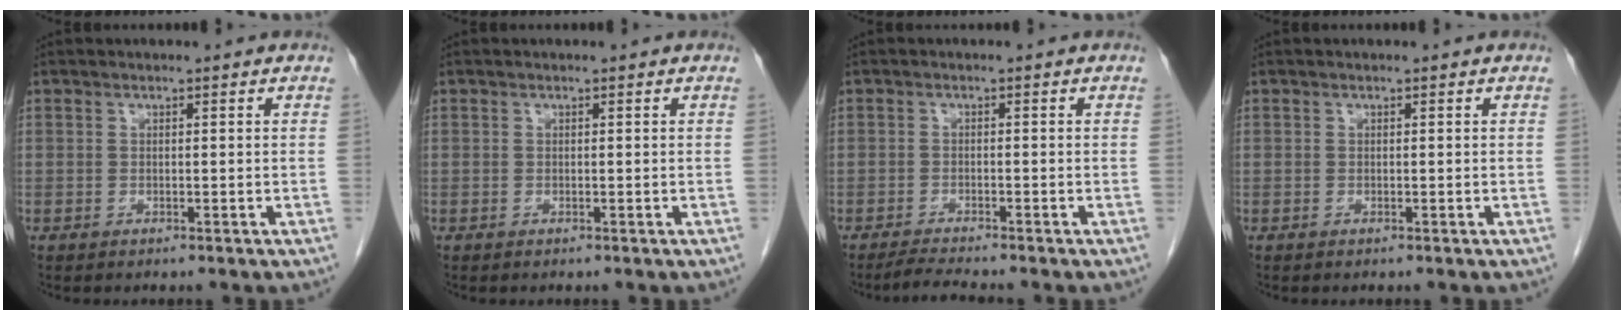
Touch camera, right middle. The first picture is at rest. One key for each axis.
{"total": 0.0}
{"total": 2.7, "fx": -2.5, "fy": -0.7, "fz": 0.8, "tx": -0.025, "ty": -0.015, "tz": -0.049}
{"total": 0.0}